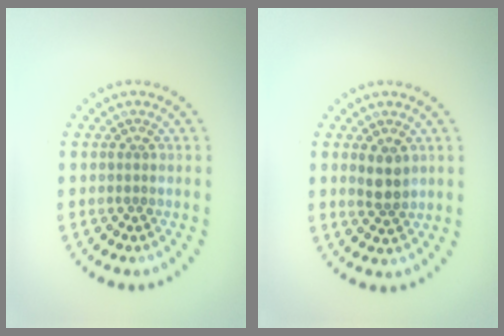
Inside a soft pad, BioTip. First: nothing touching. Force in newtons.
{"total": 2.3, "press": 2.1, "slide": 0.8}